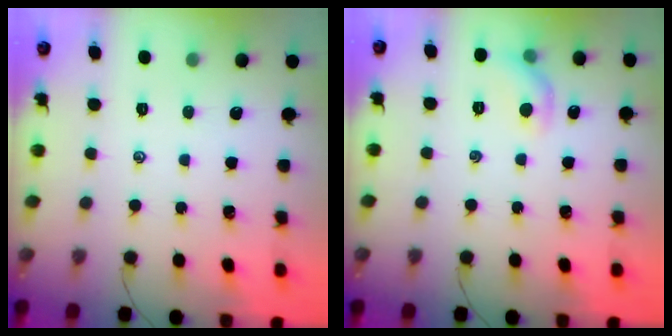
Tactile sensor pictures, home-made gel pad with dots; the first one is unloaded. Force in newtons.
{"total": 7.4, "press": 7.3, "slide": 1.0}